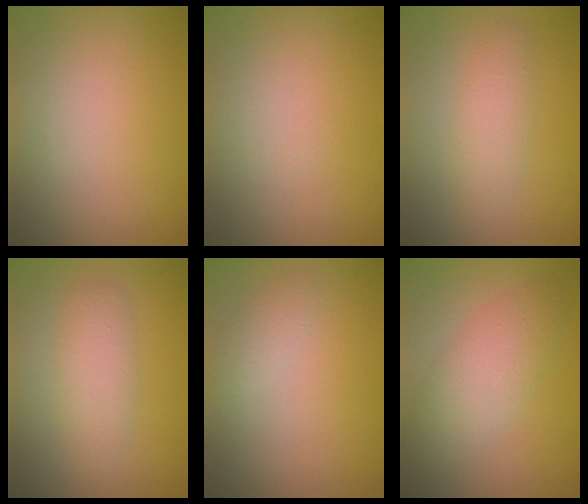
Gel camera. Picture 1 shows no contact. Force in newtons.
{"total": 0.0}
{"total": 2.3, "press": 2.3, "slide": 0.1}
{"total": 2.8, "press": 2.8, "slide": 0.1}
{"total": 1.1, "press": 1.1, "slide": 0.1}
{"total": 4.0, "press": 4.0, "slide": 0.2}